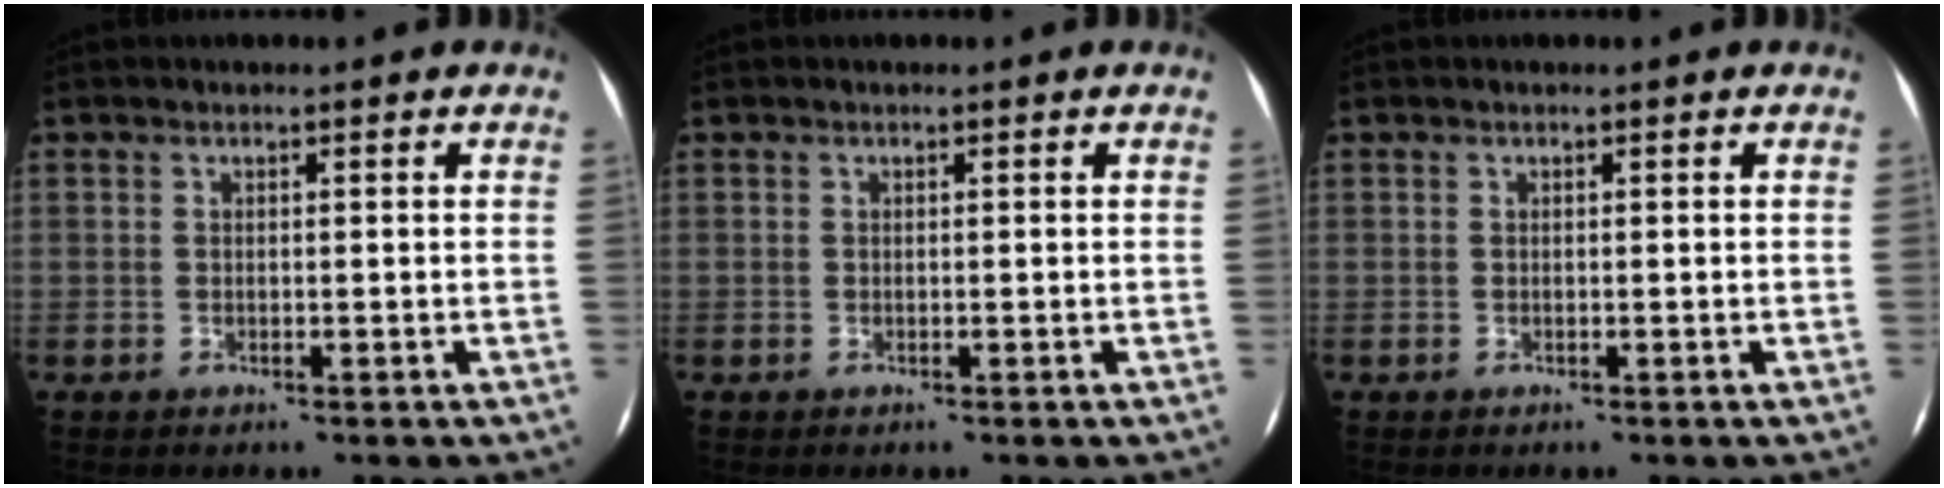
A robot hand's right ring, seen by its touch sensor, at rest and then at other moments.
{"total": 0.0}
{"total": 0.0}